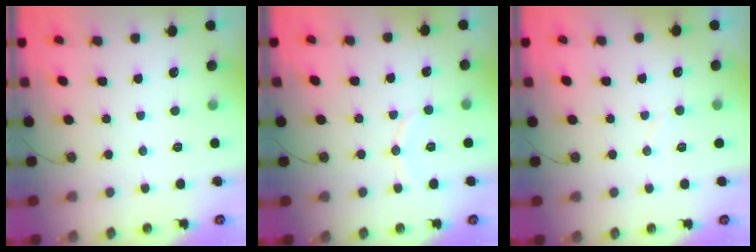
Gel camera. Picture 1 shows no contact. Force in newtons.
{"total": 6.1, "press": 6.1, "slide": 0.7}
{"total": 5.1, "press": 5.0, "slide": 0.4}